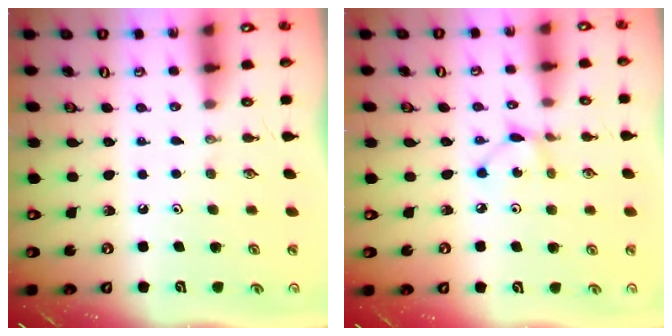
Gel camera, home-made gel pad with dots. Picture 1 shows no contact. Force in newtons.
{"total": 2.8, "press": 2.8, "slide": 0.2}